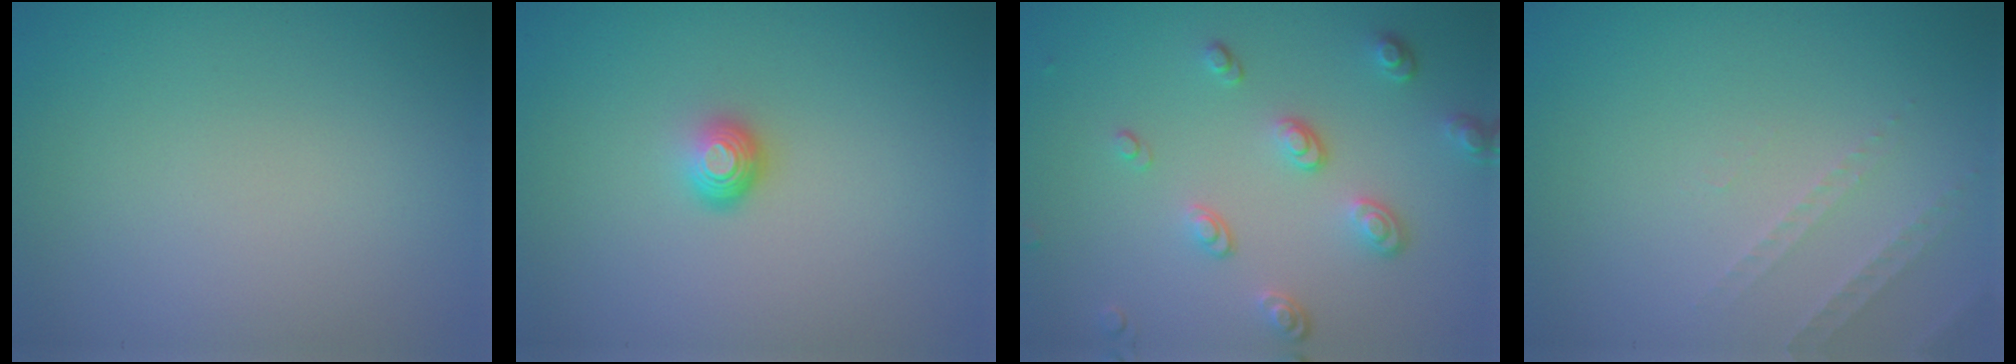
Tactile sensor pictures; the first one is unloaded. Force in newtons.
{"total": 1.7, "press": 1.1, "slide": 1.3}
{"total": 3.4, "press": 2.6, "slide": 2.1}
{"total": 1.5, "press": 1.4, "slide": 0.4}